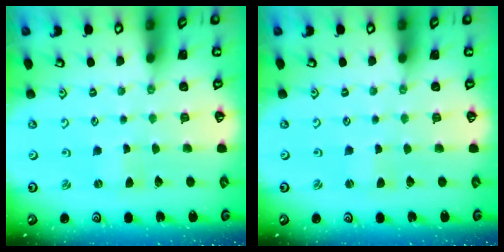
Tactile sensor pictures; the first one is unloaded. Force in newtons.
{"total": 1.0, "press": 1.0, "slide": 0.2}